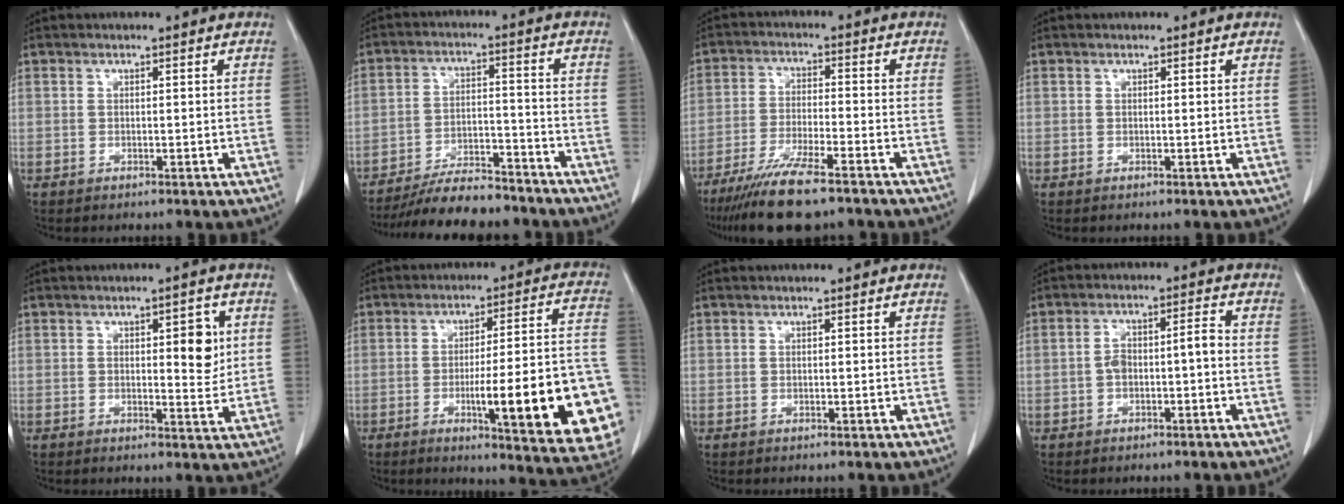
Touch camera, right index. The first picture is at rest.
{"total": 12.1, "force": [-10.9, 2.6, 4.5], "torque": [-0.069, 0.005, -0.173]}
{"total": 11.4, "force": [-8.8, 1.2, 7.2], "torque": [-0.129, -0.030, -0.149]}
{"total": 0.0}
{"total": 5.1, "force": [1.2, 1.7, 4.6], "torque": [-0.058, -0.005, 0.016]}
{"total": 22.0, "force": [-6.2, 2.8, 21.0], "torque": [-0.192, 0.012, -0.071]}
{"total": 0.0}
{"total": 4.8, "force": [-1.0, 1.5, 4.4], "torque": [-0.085, 0.026, -0.014]}